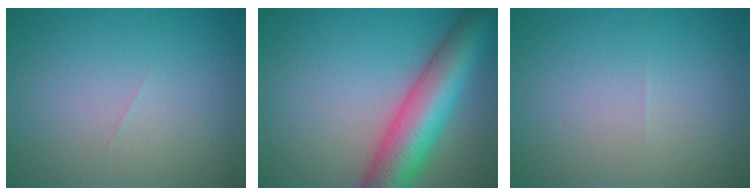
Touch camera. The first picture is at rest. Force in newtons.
{"total": 9.9, "press": 9.9, "slide": 0.4}
{"total": 0.0}